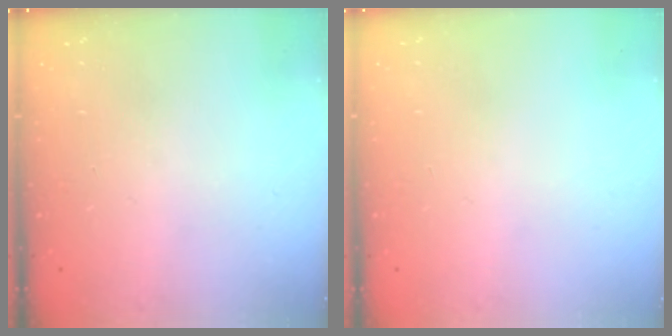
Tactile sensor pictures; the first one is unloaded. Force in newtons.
{"total": 0.0}